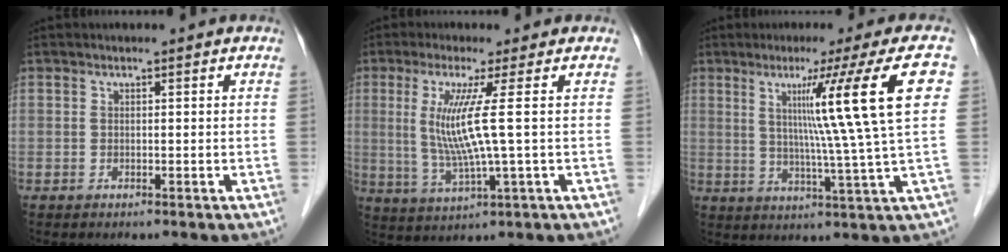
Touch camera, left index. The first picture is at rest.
{"total": 8.0, "force": [1.1, -1.5, 7.8], "torque": [-0.169, -0.016, 0.027]}
{"total": 14.2, "force": [3.7, -2.8, 13.4], "torque": [-0.197, 0.001, 0.059]}